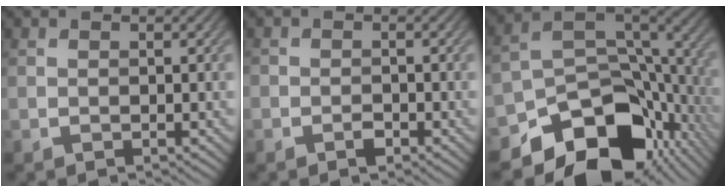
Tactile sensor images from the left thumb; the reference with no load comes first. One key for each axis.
{"total": 1.5, "fx": -1.0, "fy": 1.0, "fz": 0.7, "tx": -0.010, "ty": -0.002, "tz": -0.019}
{"total": 15.1, "fx": -9.4, "fy": 8.9, "fz": 7.9, "tx": -0.155, "ty": -0.027, "tz": -0.144}